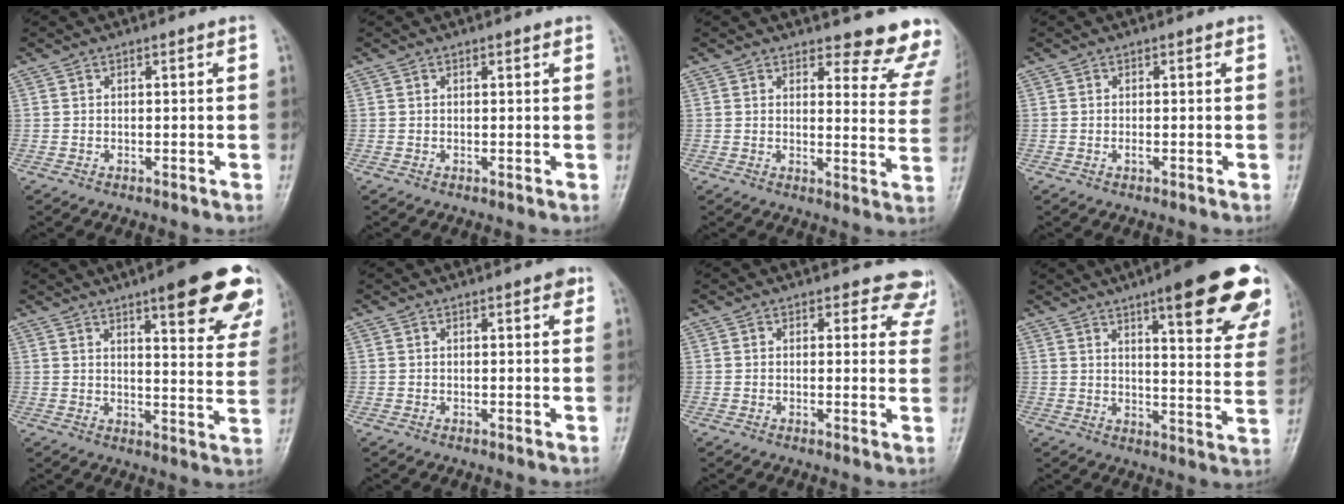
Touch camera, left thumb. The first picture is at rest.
{"total": 0.7, "force": [0.4, 0.4, 0.4], "torque": [-0.004, -0.002, 0.002]}
{"total": 12.4, "force": [11.8, 3.3, 2.1], "torque": [0.023, -0.112, 0.106]}
{"total": 0.8, "force": [-0.1, 0.4, 0.7], "torque": [-0.009, 0.000, -0.005]}
{"total": 19.2, "force": [11.4, 4.8, 14.8], "torque": [-0.153, -0.043, 0.136]}
{"total": 2.2, "force": [1.1, 0.9, 1.7], "torque": [-0.013, -0.001, 0.010]}
{"total": 6.7, "force": [5.5, 3.6, 0.7], "torque": [0.045, -0.022, 0.031]}
{"total": 22.5, "force": [13.1, 5.4, 17.4], "torque": [-0.192, -0.044, 0.161]}